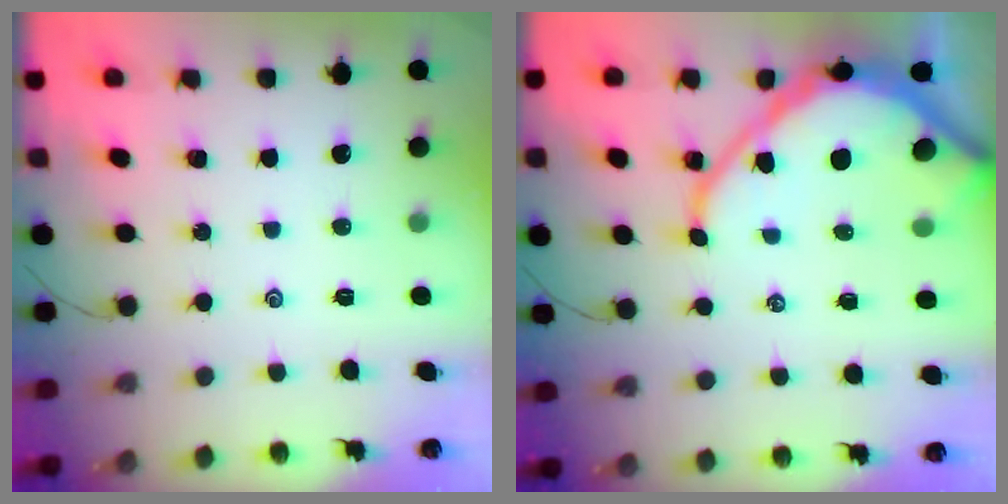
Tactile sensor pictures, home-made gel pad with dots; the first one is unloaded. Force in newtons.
{"total": 14.0, "press": 14.0, "slide": 1.5}